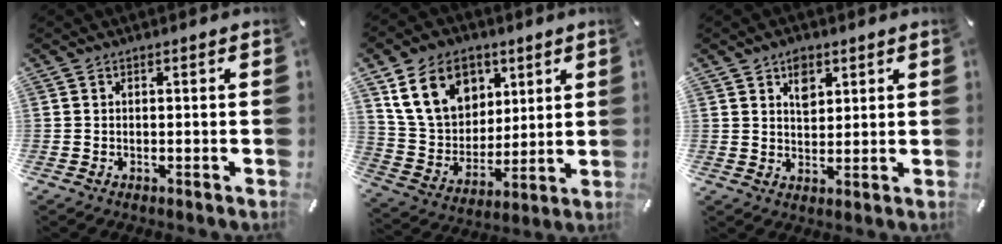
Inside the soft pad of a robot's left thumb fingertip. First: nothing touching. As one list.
[{"total": 16.0, "force": [7.0, 12.2, 7.7], "torque": [-0.157, -0.016, 0.137]}, {"total": 4.6, "force": [2.5, 3.2, 2.2], "torque": [-0.019, -0.008, 0.039]}]